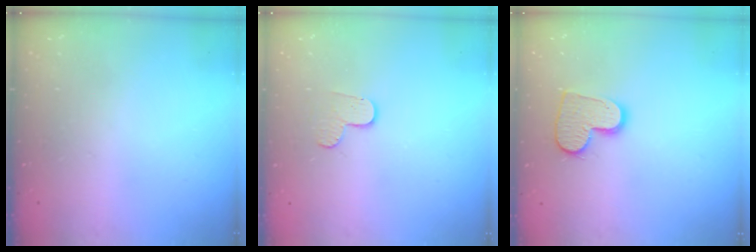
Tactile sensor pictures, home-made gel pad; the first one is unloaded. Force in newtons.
{"total": 3.3, "press": 3.3, "slide": 0.3}
{"total": 12.0, "press": 11.9, "slide": 0.8}